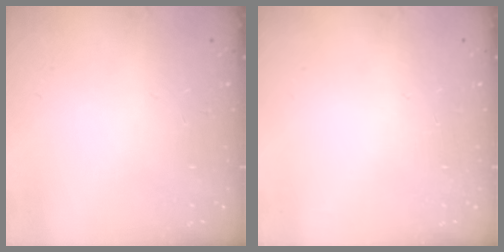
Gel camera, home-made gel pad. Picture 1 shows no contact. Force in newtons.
{"total": 0.0}